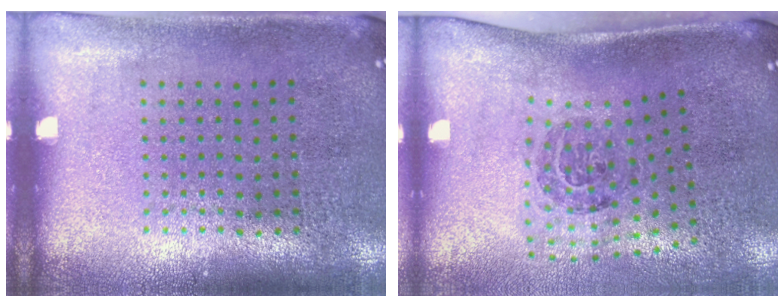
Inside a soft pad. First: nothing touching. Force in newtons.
{"total": 1.8, "press": 1.3, "slide": 1.3}